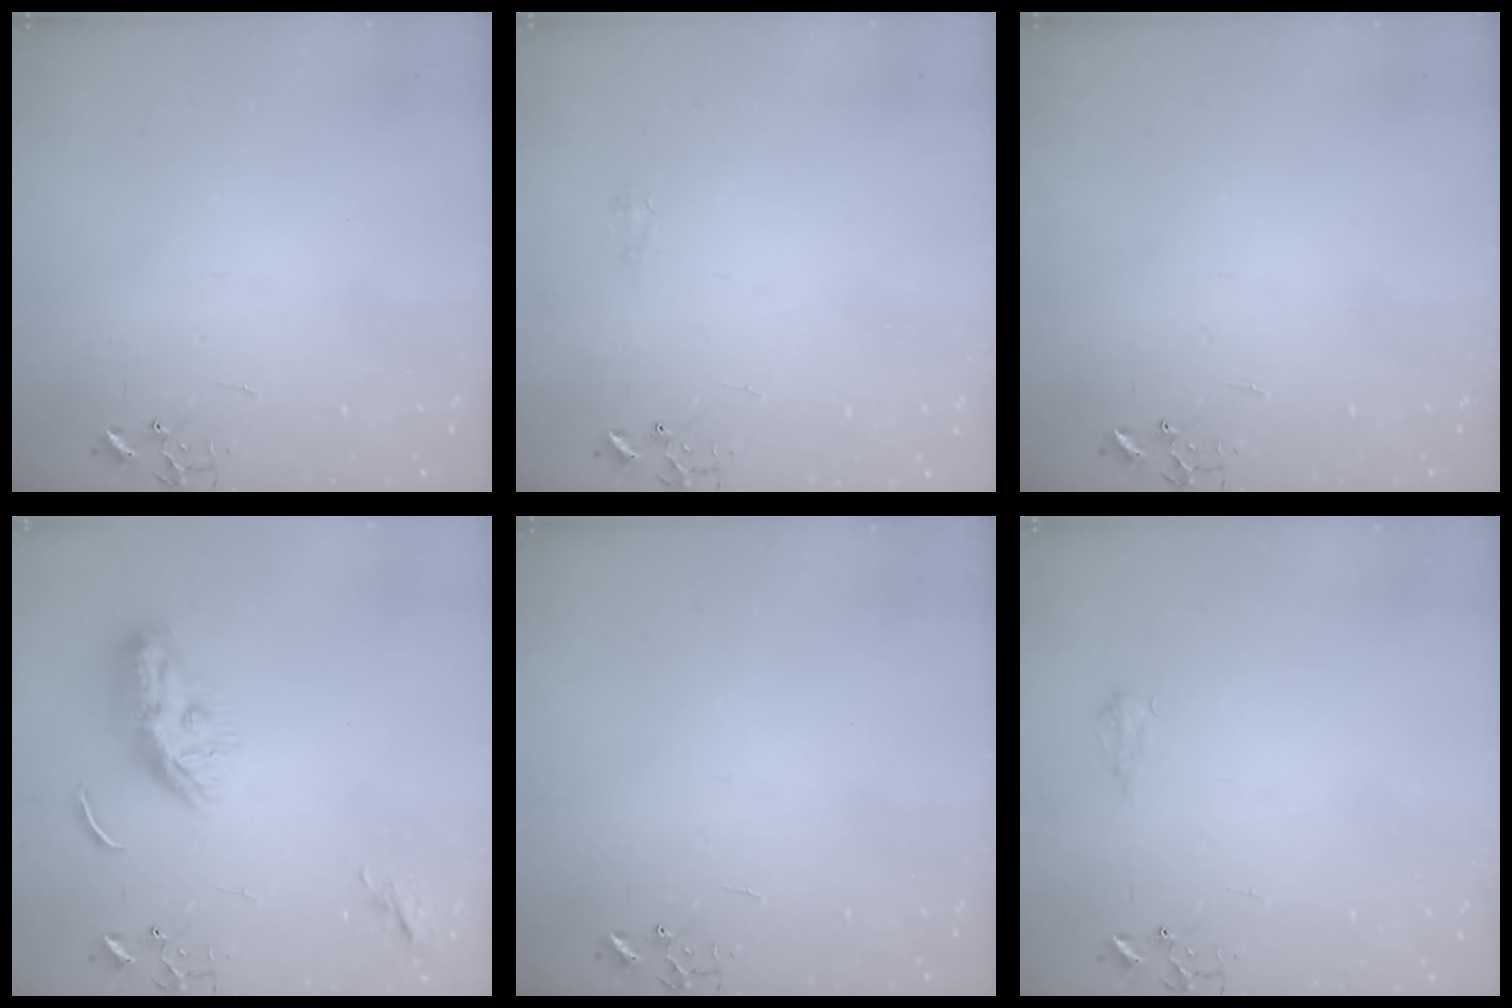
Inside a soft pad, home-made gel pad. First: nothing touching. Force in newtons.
{"total": 4.1, "press": 4.0, "slide": 0.7}
{"total": 0.0}
{"total": 9.3, "press": 9.2, "slide": 1.2}
{"total": 0.0}
{"total": 6.2, "press": 6.1, "slide": 0.8}